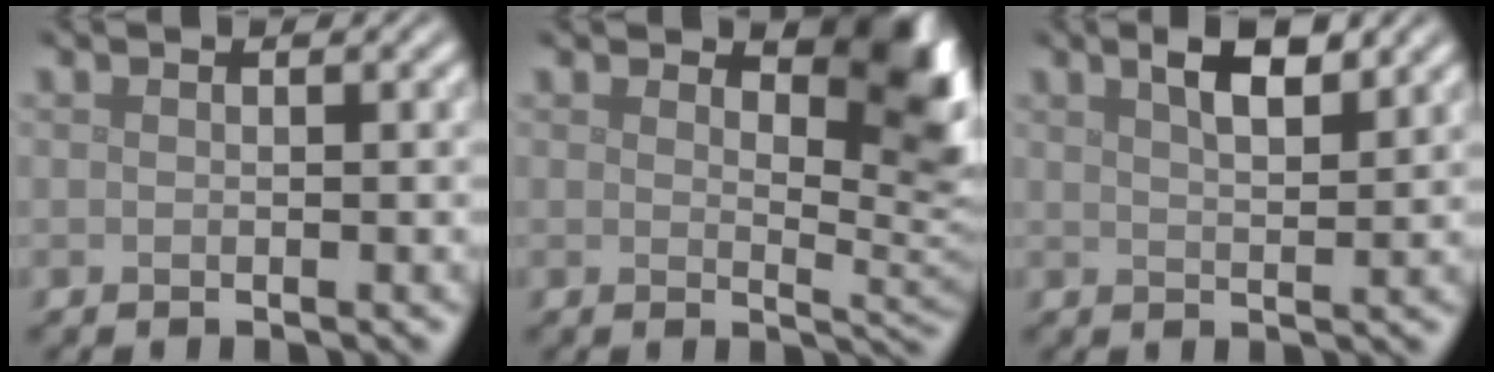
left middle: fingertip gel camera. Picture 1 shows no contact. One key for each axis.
{"total": 5.1, "fx": 2.9, "fy": 2.1, "fz": 3.7, "tx": -0.045, "ty": -0.009, "tz": 0.037}
{"total": 3.4, "fx": 2.1, "fy": 1.0, "fz": 2.5, "tx": -0.042, "ty": 0.004, "tz": 0.038}